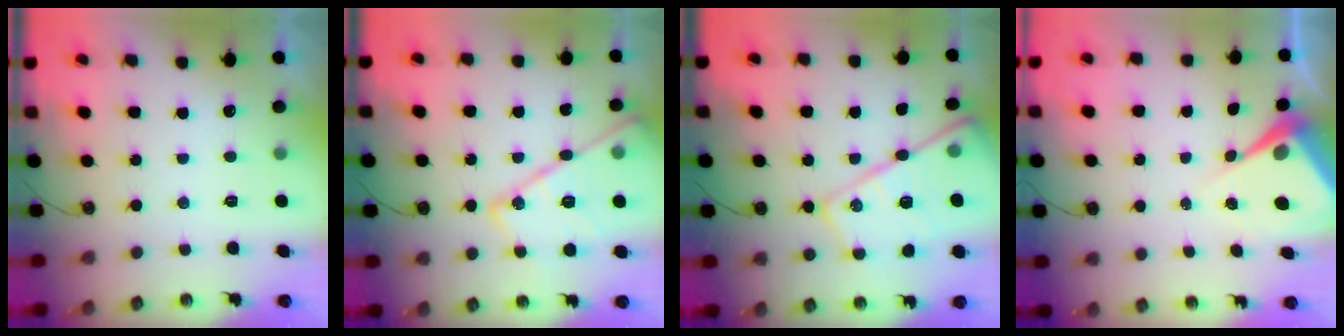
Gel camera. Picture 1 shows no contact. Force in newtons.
{"total": 17.5, "press": 17.4, "slide": 1.6}
{"total": 20.2, "press": 20.1, "slide": 1.3}
{"total": 7.0, "press": 6.9, "slide": 0.8}